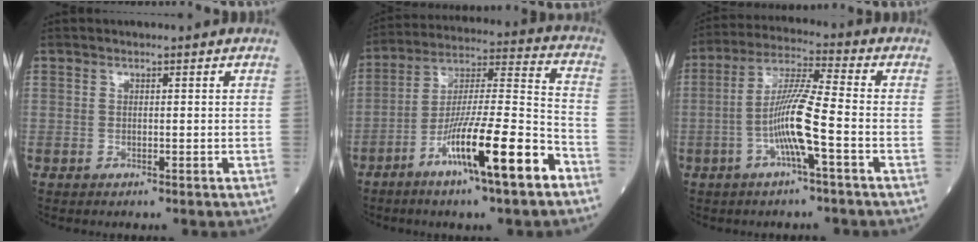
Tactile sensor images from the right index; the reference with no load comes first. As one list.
[{"total": 16.6, "force": [-8.6, 0.7, 14.1], "torque": [-0.248, -0.013, -0.148]}, {"total": 9.3, "force": [-2.7, 0.0, 8.9], "torque": [-0.176, 0.006, -0.056]}]